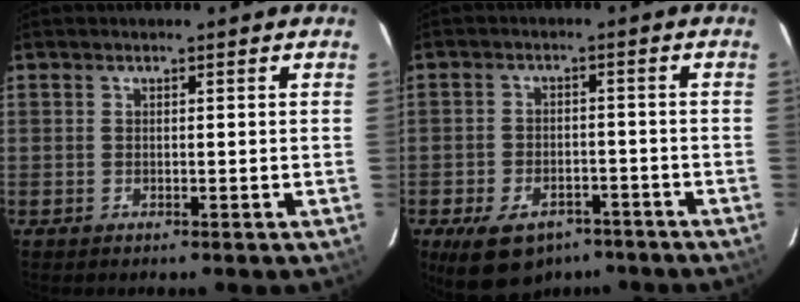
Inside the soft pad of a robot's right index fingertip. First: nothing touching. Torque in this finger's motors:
{"motor_torque": [1.01, -1.12, 0.51, 0.06]}